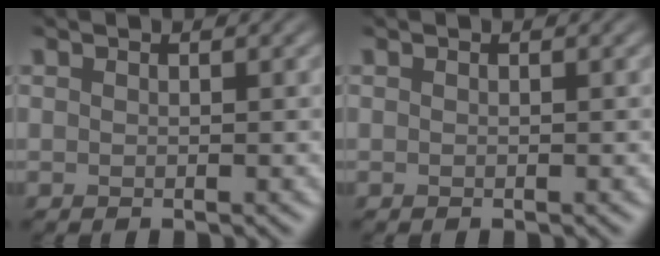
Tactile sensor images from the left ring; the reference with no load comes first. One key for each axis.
{"total": 0.0}